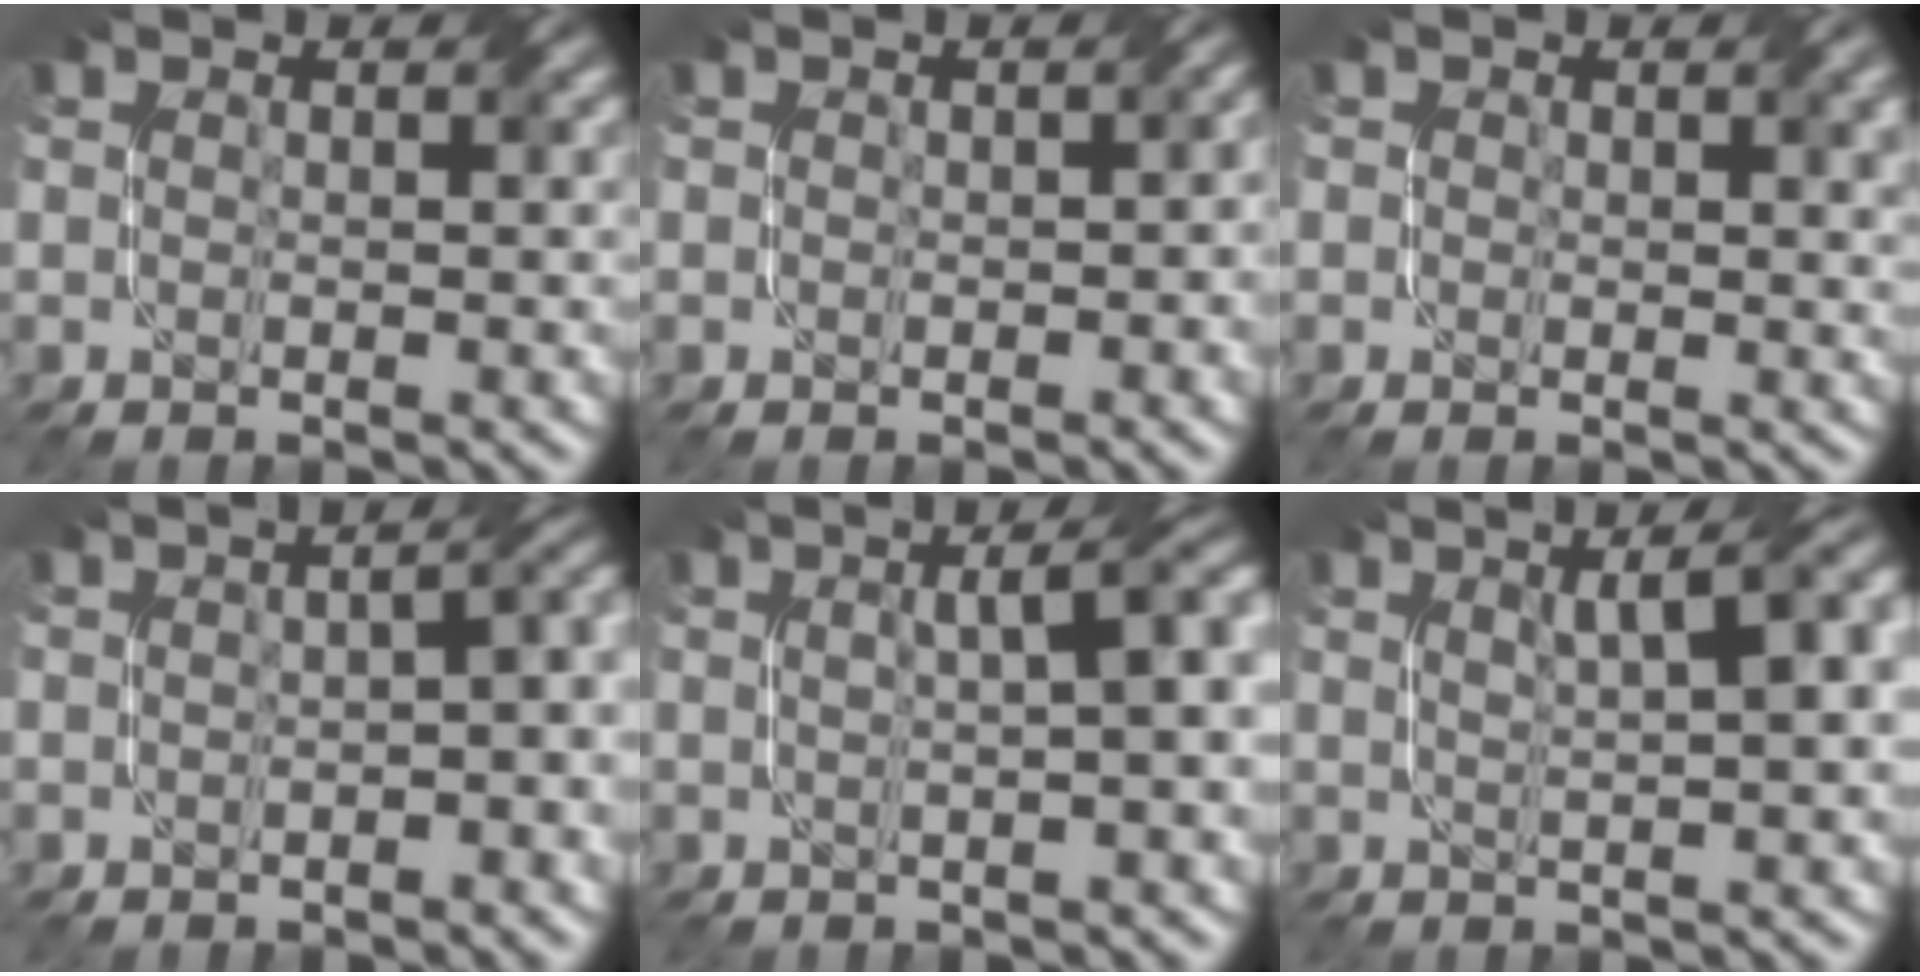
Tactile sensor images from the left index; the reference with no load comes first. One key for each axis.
{"total": 1.4, "fx": -0.1, "fy": 1.0, "fz": 0.9, "tx": -0.006, "ty": 0.000, "tz": 0.004}
{"total": 2.0, "fx": 0.8, "fy": 1.3, "fz": 1.3, "tx": -0.009, "ty": -0.001, "tz": 0.012}
{"total": 5.4, "fx": -0.3, "fy": 2.4, "fz": 4.9, "tx": -0.026, "ty": 0.015, "tz": -0.002}
{"total": 5.7, "fx": 1.0, "fy": 1.8, "fz": 5.3, "tx": -0.037, "ty": 0.030, "tz": 0.016}
{"total": 7.1, "fx": 2.7, "fy": 2.2, "fz": 6.2, "tx": -0.053, "ty": 0.034, "tz": 0.031}